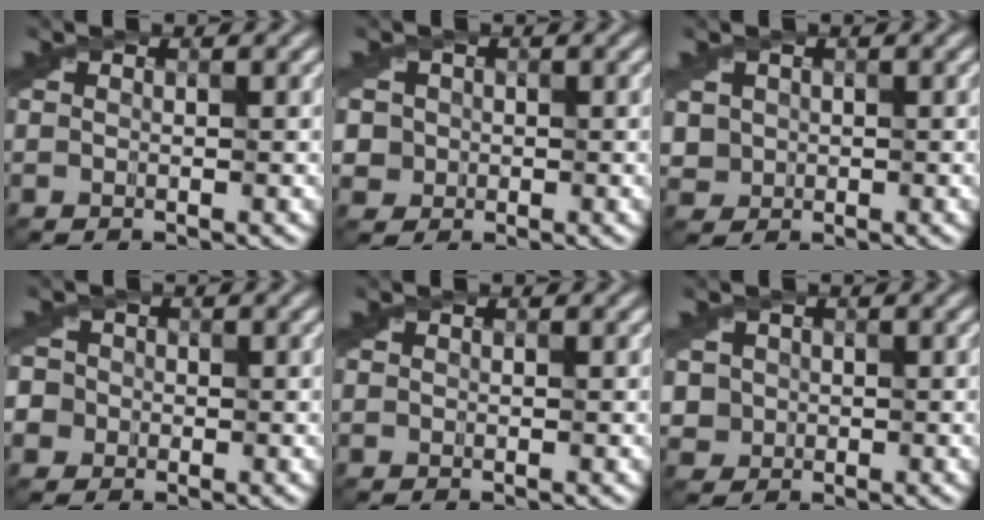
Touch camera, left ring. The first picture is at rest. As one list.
[{"total": 2.7, "force": [0.5, 2.6, 0.5], "torque": [-0.006, 0.007, 0.007]}, {"total": 2.0, "force": [0.5, 1.9, 0.4], "torque": [-0.011, -0.005, 0.014]}, {"total": 4.8, "force": [-1.2, 4.5, 1.3], "torque": [-0.022, 0.016, -0.048]}, {"total": 0.0}, {"total": 2.3, "force": [0.5, 2.2, 0.5], "torque": [-0.015, 0.001, 0.024]}]